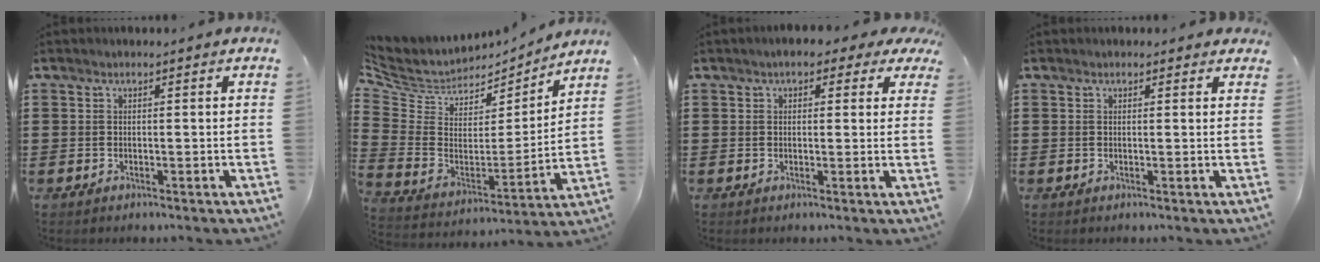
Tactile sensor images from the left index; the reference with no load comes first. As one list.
[{"total": 5.5, "force": [4.3, 3.3, 0.9], "torque": [-0.051, -0.037, 0.076]}, {"total": 2.7, "force": [1.6, 1.5, 1.6], "torque": [-0.030, 0.006, 0.025]}, {"total": 0.8, "force": [0.6, 0.6, 0.1], "torque": [-0.004, 0.005, 0.010]}]